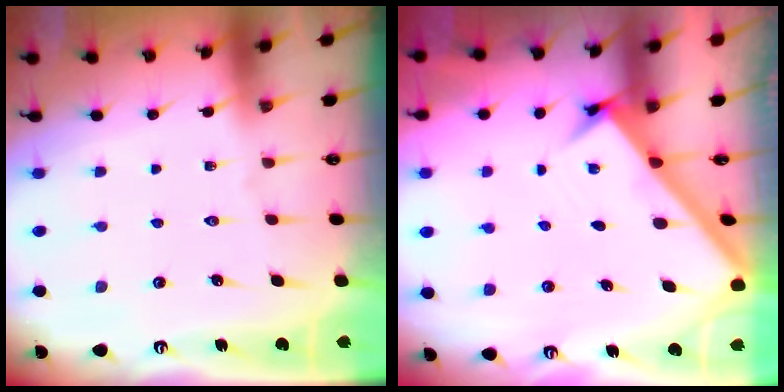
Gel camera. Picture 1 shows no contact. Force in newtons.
{"total": 2.7, "press": 2.7, "slide": 0.3}